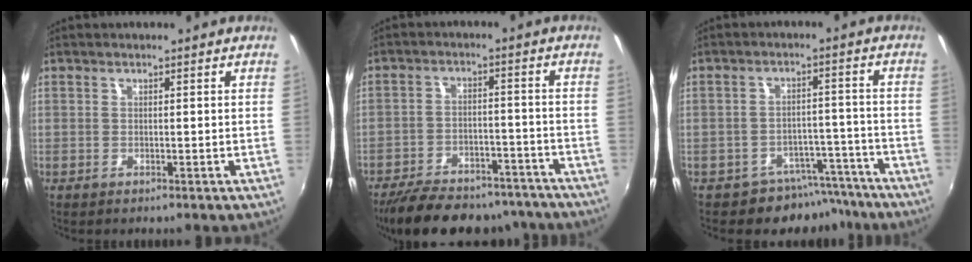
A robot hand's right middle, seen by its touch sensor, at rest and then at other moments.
{"total": 21.7, "force": [-18.2, 8.0, 8.8], "torque": [-0.180, 0.006, -0.244]}
{"total": 8.0, "force": [-6.6, 4.2, 1.2], "torque": [-0.012, 0.030, -0.078]}